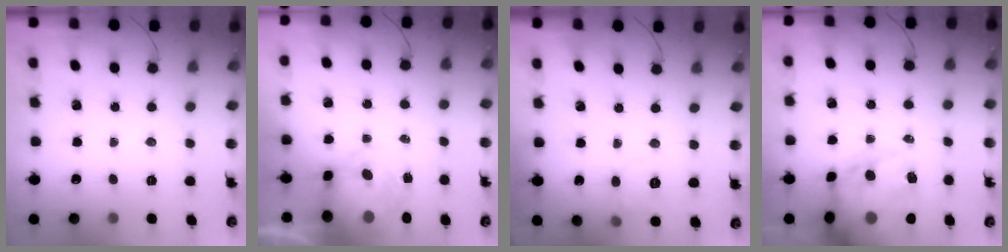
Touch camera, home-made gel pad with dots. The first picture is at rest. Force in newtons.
{"total": 9.8, "press": 9.6, "slide": 2.3}
{"total": 6.2, "press": 6.0, "slide": 1.6}
{"total": 21.1, "press": 20.5, "slide": 5.0}